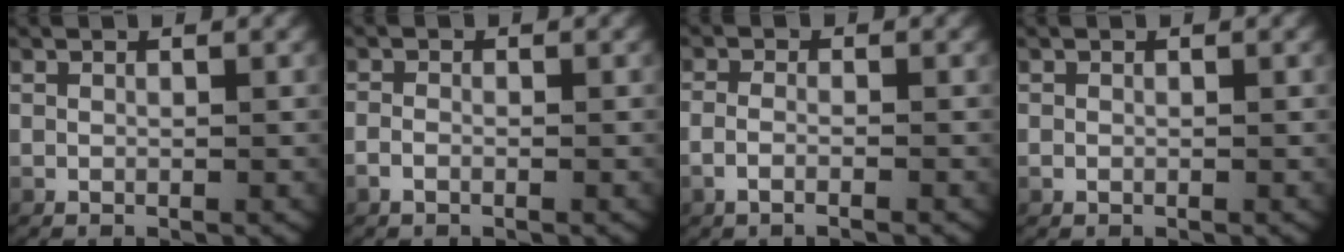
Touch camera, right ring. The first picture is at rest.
{"total": 0.9, "force": [-0.6, 0.4, 0.6], "torque": [-0.021, -0.005, -0.011]}
{"total": 2.0, "force": [-1.2, 0.5, 1.6], "torque": [-0.039, -0.005, -0.017]}
{"total": 0.0}